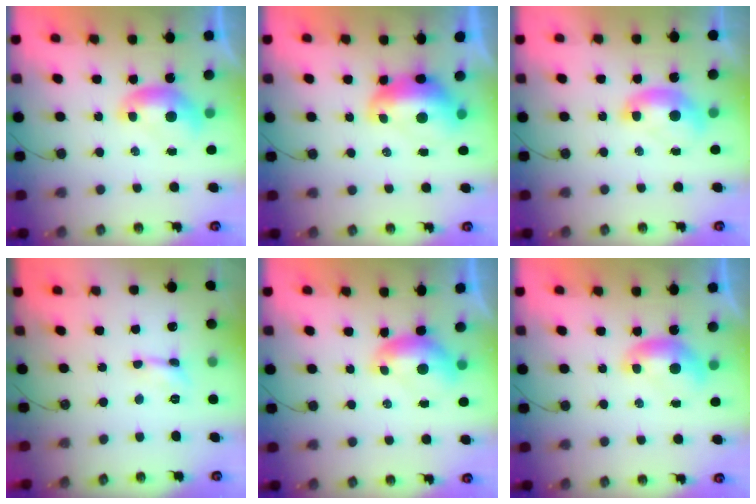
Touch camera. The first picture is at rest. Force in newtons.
{"total": 2.9, "press": 2.8, "slide": 0.7}
{"total": 1.6, "press": 1.6, "slide": 0.2}
{"total": 1.0, "press": 0.9, "slide": 0.4}
{"total": 0.7, "press": 0.4, "slide": 0.6}
{"total": 0.0}